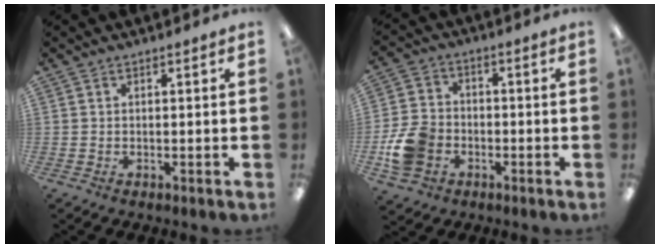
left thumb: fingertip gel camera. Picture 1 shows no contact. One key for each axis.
{"total": 10.4, "fx": -3.5, "fy": 8.2, "fz": 5.3, "tx": -0.113, "ty": 0.026, "tz": -0.062}